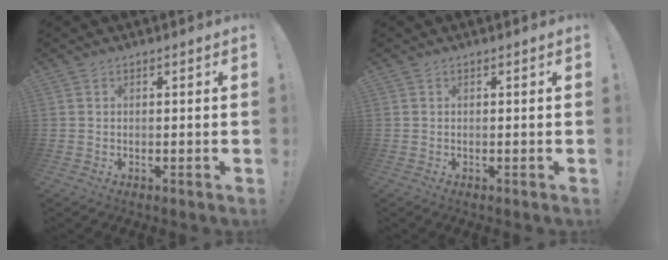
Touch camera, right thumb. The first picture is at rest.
{"total": 0.0}